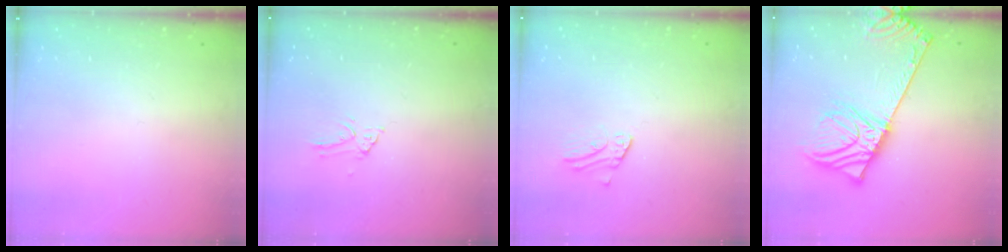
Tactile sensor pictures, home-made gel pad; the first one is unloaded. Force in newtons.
{"total": 3.0, "press": 3.0, "slide": 0.1}
{"total": 2.7, "press": 2.7, "slide": 0.3}
{"total": 13.9, "press": 13.6, "slide": 2.6}